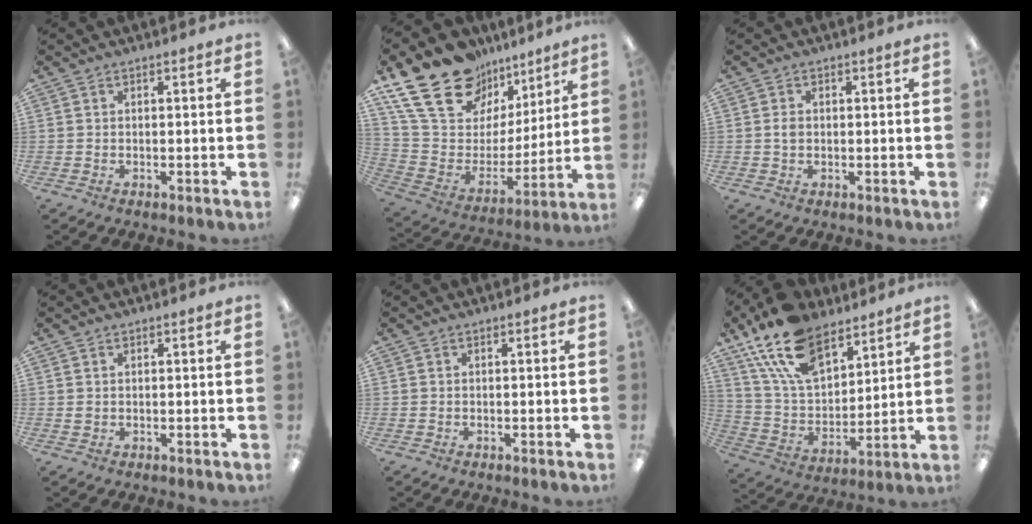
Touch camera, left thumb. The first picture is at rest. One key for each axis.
{"total": 23.7, "fx": 15.9, "fy": 13.9, "fz": 10.7, "tx": -0.197, "ty": -0.095, "tz": 0.302}
{"total": 1.9, "fx": 0.1, "fy": 1.2, "fz": 1.4, "tx": -0.028, "ty": 0.003, "tz": 0.001}
{"total": 0.7, "fx": 0.3, "fy": 0.6, "fz": 0.3, "tx": -0.007, "ty": 0.003, "tz": 0.006}
{"total": 0.0}
{"total": 19.7, "fx": 13.2, "fy": 10.5, "fz": 10.2, "tx": -0.203, "ty": -0.056, "tz": 0.245}